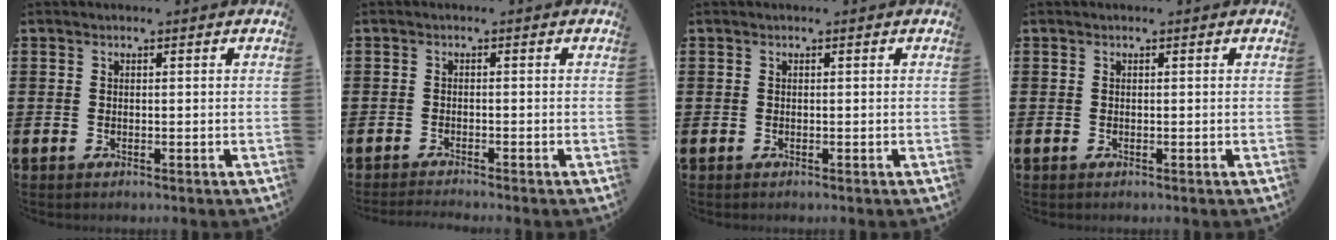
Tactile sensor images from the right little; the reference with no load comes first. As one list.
[{"total": 1.0, "force": [-0.9, -0.2, 0.2], "torque": [-0.003, -0.001, -0.018]}, {"total": 0.0}, {"total": 0.0}]